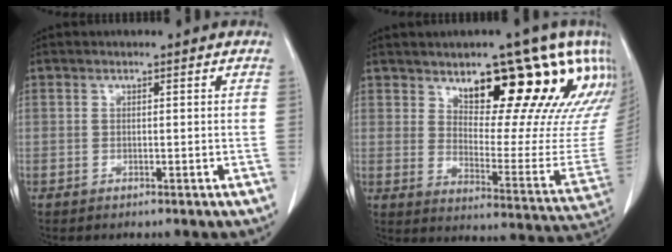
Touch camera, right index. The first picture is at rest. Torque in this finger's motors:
{"motor_torque": [0.64, 0.80, 0.20, 0.05]}